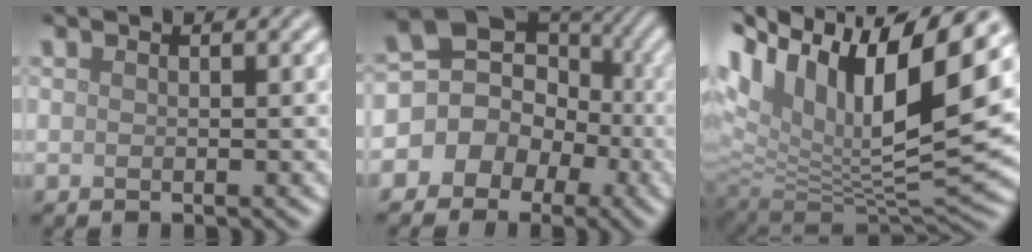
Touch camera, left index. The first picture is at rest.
{"total": 9.9, "force": [-1.1, 9.2, 3.5], "torque": [-0.054, 0.043, -0.056]}
{"total": 16.2, "force": [6.4, 7.1, 13.1], "torque": [-0.250, 0.014, 0.114]}